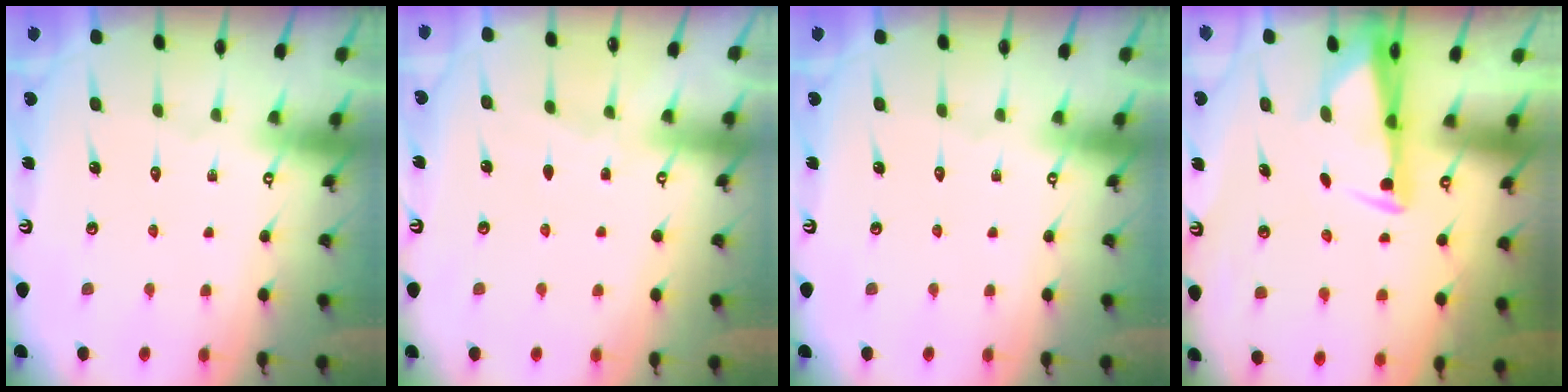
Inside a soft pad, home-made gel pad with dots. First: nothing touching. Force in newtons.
{"total": 2.2, "press": 2.1, "slide": 0.4}
{"total": 0.0}
{"total": 2.9, "press": 2.7, "slide": 0.9}